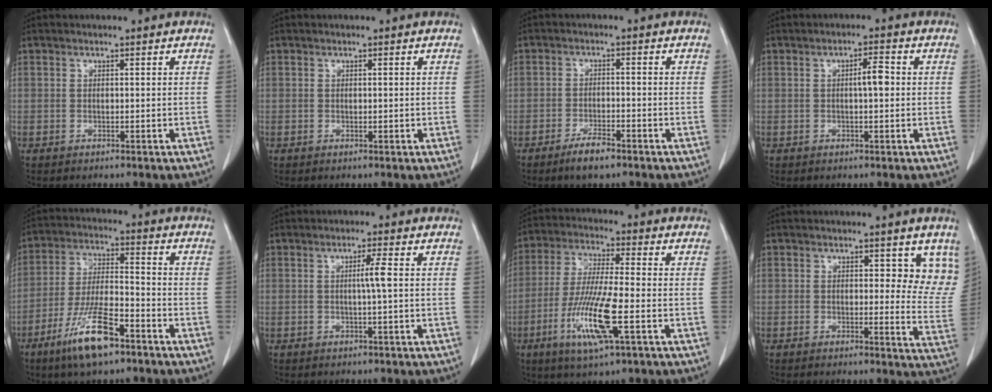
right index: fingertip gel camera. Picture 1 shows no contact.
{"total": 0.0}
{"total": 4.1, "force": [-2.9, 0.9, 2.7], "torque": [-0.052, -0.002, -0.052]}
{"total": 2.9, "force": [0.1, 0.5, 2.8], "torque": [-0.048, 0.005, 0.003]}
{"total": 11.5, "force": [-6.9, 2.3, 8.8], "torque": [-0.176, -0.018, -0.124]}
{"total": 2.3, "force": [0.1, -0.5, 2.2], "torque": [-0.040, 0.001, 0.003]}
{"total": 12.1, "force": [-4.2, 0.9, 11.3], "torque": [-0.231, -0.020, -0.079]}
{"total": 6.5, "force": [4.3, 3.0, 3.8], "torque": [-0.023, -0.025, 0.033]}